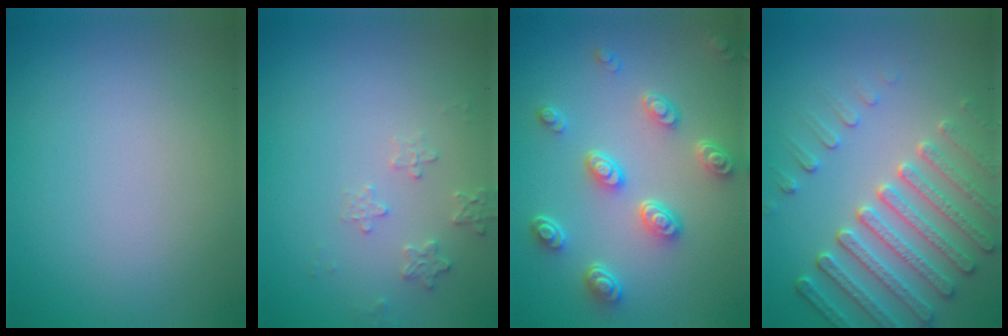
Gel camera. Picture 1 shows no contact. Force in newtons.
{"total": 1.6, "press": 1.6, "slide": 0.4}
{"total": 4.9, "press": 3.9, "slide": 3.0}
{"total": 5.3, "press": 4.7, "slide": 2.4}